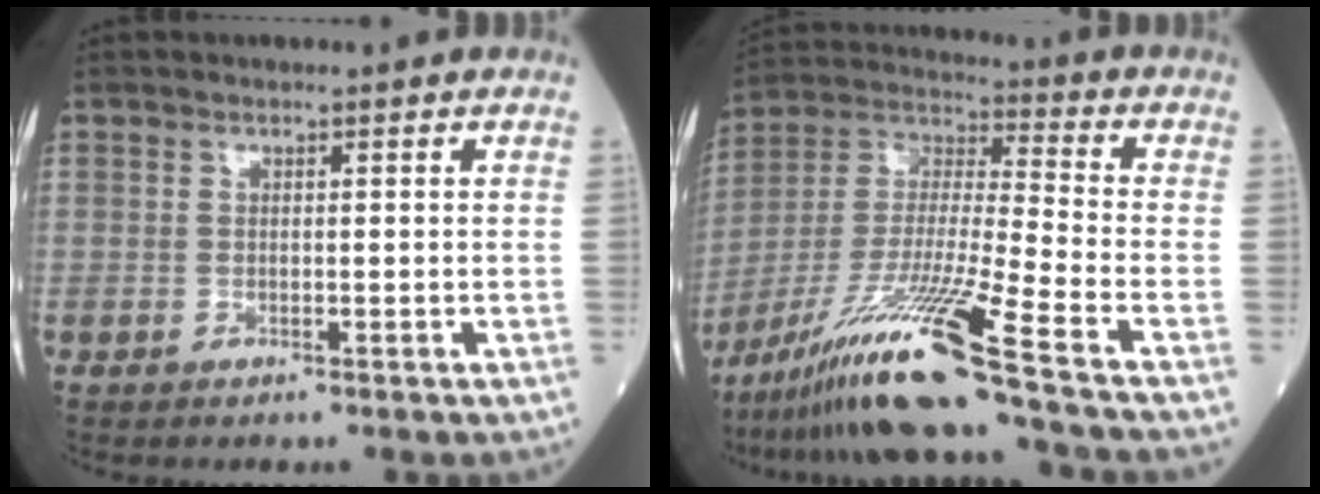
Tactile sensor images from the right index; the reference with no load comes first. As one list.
[{"total": 18.2, "force": [-12.6, -2.6, 12.8], "torque": [-0.278, -0.030, -0.234]}]